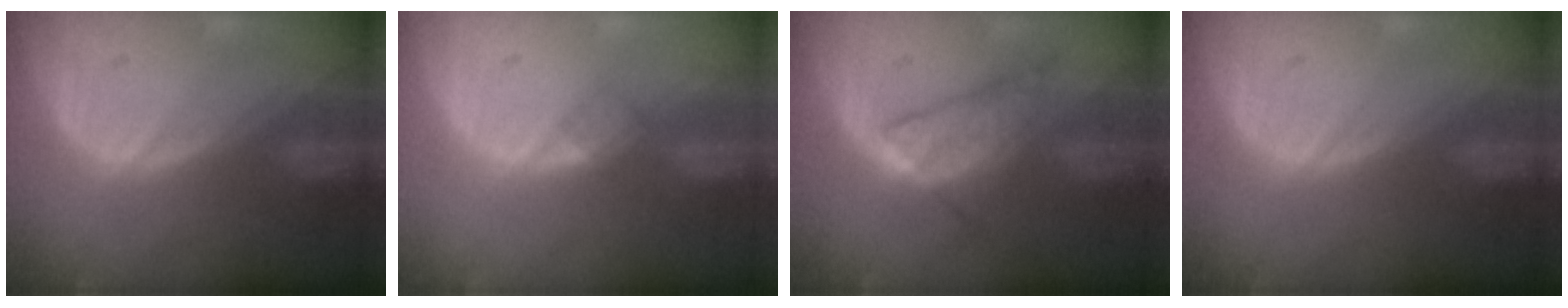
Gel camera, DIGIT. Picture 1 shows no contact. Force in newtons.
{"total": 1.8, "press": 1.8, "slide": 0.2}
{"total": 6.7, "press": 6.0, "slide": 3.0}
{"total": 0.0}